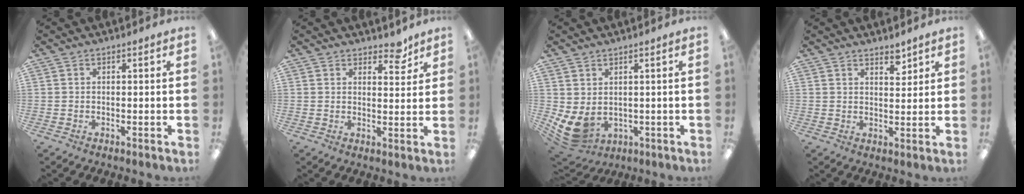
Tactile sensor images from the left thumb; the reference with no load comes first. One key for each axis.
{"total": 5.2, "fx": 4.2, "fy": 2.3, "fz": 2.0, "tx": -0.016, "ty": -0.024, "tz": 0.073}
{"total": 6.4, "fx": 0.8, "fy": 4.9, "fz": 4.0, "tx": -0.105, "ty": -0.007, "tz": 0.021}
{"total": 3.9, "fx": 3.4, "fy": 1.5, "fz": 1.3, "tx": 0.000, "ty": -0.025, "tz": 0.055}